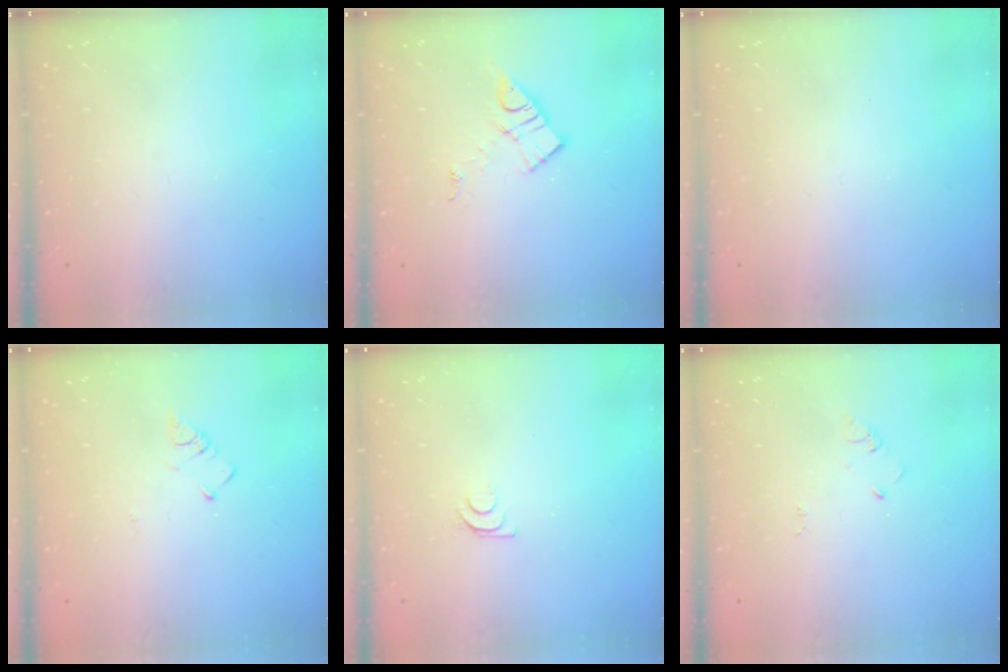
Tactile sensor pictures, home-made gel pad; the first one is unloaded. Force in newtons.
{"total": 9.4, "press": 9.4, "slide": 0.5}
{"total": 1.8, "press": 1.8, "slide": 0.4}
{"total": 2.6, "press": 2.6, "slide": 0.5}
{"total": 4.3, "press": 4.2, "slide": 0.5}
{"total": 2.9, "press": 2.9, "slide": 0.3}